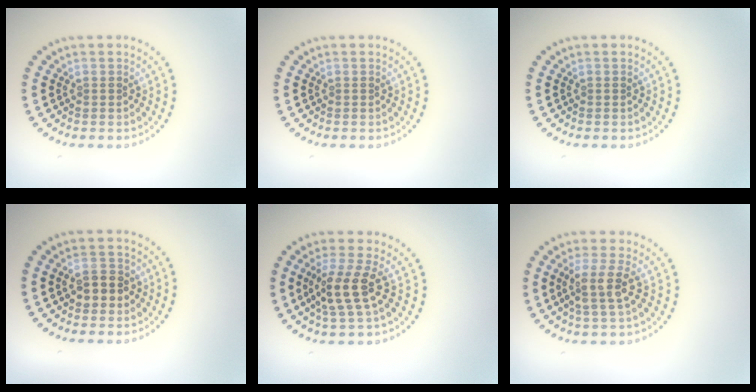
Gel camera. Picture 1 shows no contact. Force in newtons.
{"total": 0.0}
{"total": 0.0}
{"total": 2.5, "press": 2.4, "slide": 0.5}
{"total": 3.6, "press": 3.0, "slide": 1.9}
{"total": 2.9, "press": 2.4, "slide": 1.7}